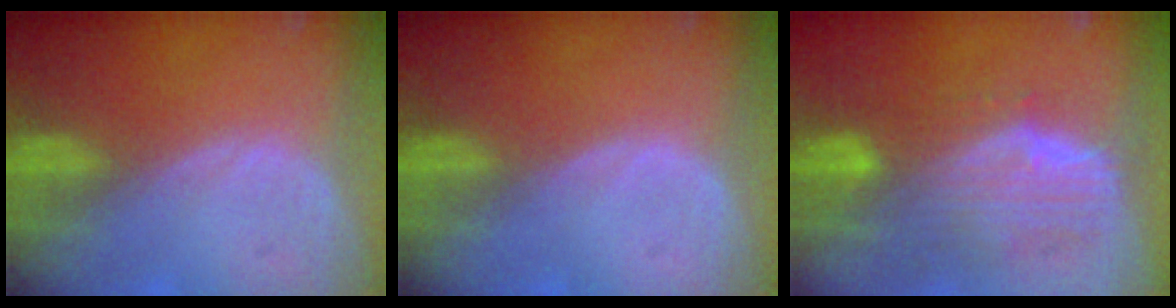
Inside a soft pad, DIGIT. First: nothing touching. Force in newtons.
{"total": 0.0}
{"total": 10.4, "press": 9.1, "slide": 5.0}